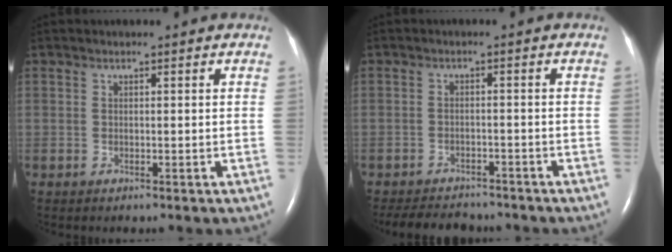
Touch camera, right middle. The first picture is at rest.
{"total": 9.0, "force": [-8.2, 2.6, 2.5], "torque": [-0.047, -0.006, -0.112]}